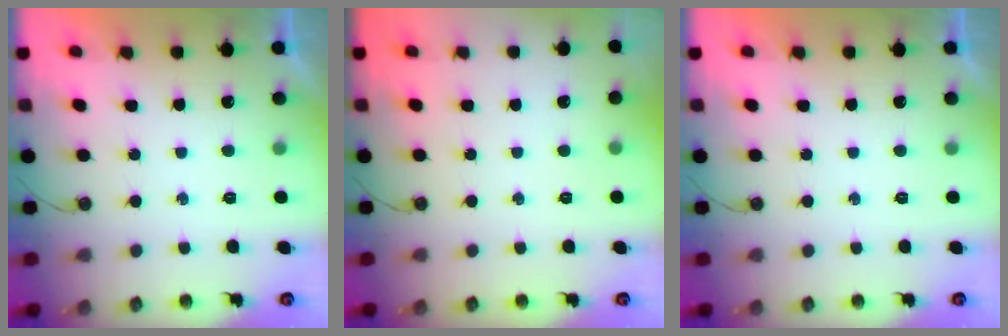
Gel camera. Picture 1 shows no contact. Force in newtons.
{"total": 0.0}
{"total": 0.0}